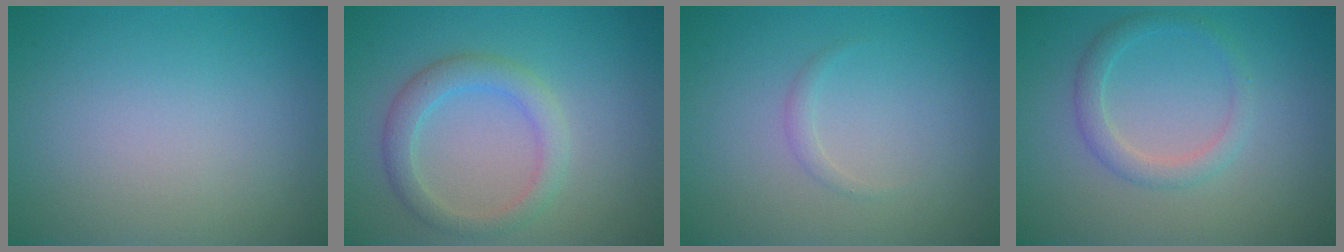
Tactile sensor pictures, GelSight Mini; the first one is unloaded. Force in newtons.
{"total": 3.1, "press": 3.1, "slide": 0.1}
{"total": 0.8, "press": 0.8, "slide": 0.0}
{"total": 2.2, "press": 2.2, "slide": 0.2}